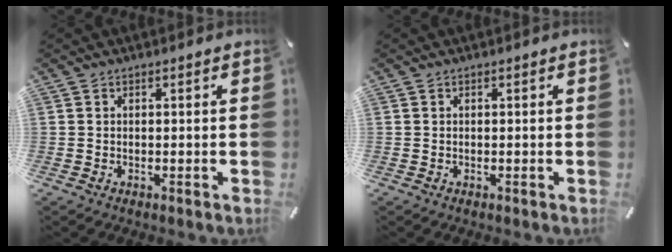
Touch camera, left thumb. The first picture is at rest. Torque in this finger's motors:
{"motor_torque": [0.00, 0.00, -0.02, 0.01, 0.00]}